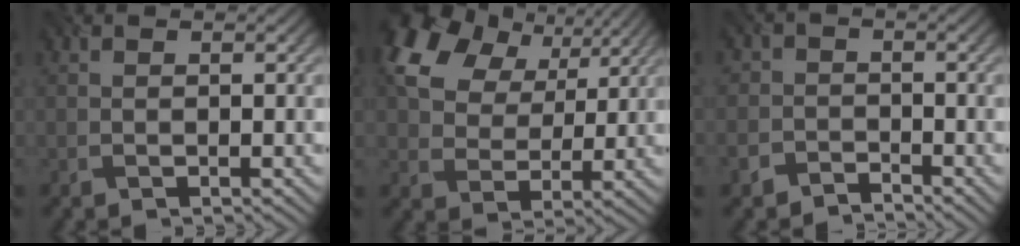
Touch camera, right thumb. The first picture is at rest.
{"total": 13.8, "force": [7.1, 8.9, 7.8], "torque": [-0.187, 0.024, 0.127]}
{"total": 3.2, "force": [-2.6, 1.9, 0.2], "torque": [-0.006, -0.003, -0.063]}